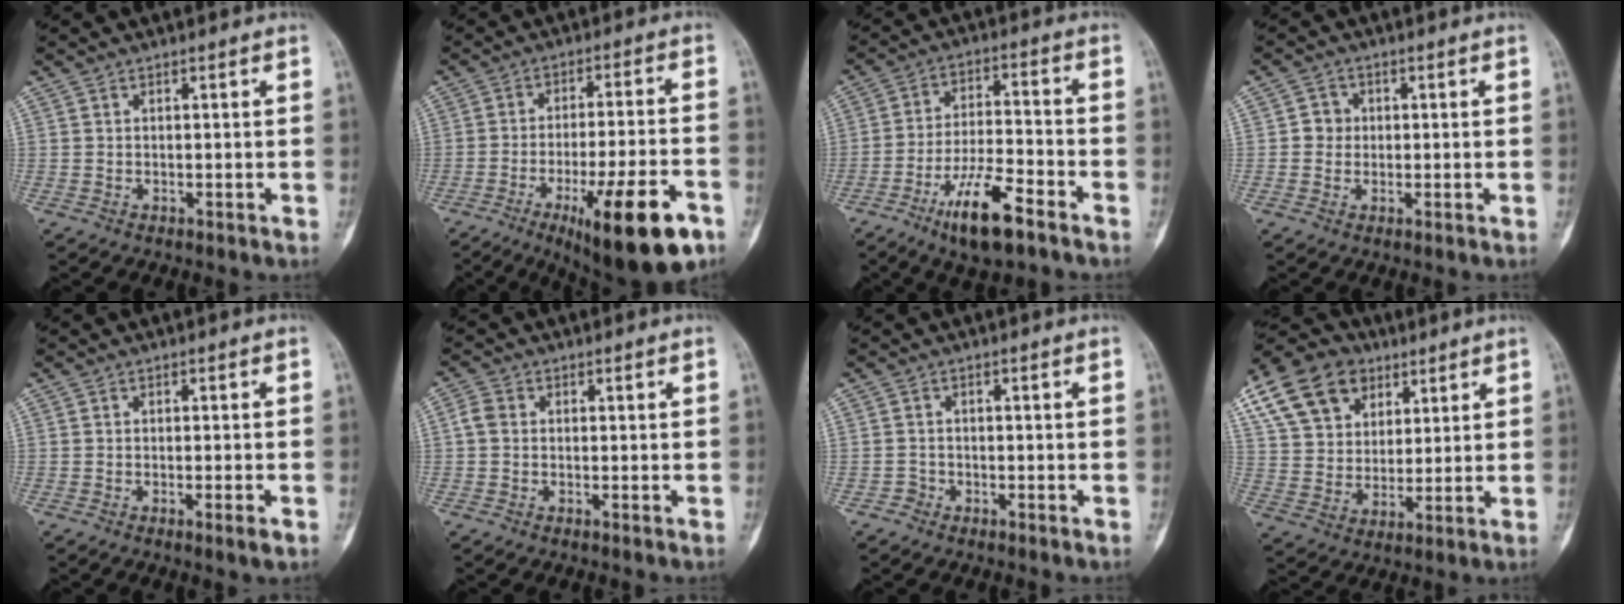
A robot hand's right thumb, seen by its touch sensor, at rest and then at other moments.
{"total": 18.8, "force": [-9.4, 4.6, 15.6], "torque": [-0.212, 0.034, -0.134]}
{"total": 12.5, "force": [-7.6, 3.4, 9.3], "torque": [-0.171, 0.041, -0.131]}
{"total": 2.9, "force": [0.1, 2.8, 0.8], "torque": [0.009, 0.009, -0.003]}
{"total": 2.3, "force": [-1.1, 0.1, 2.0], "torque": [-0.034, -0.004, -0.017]}
{"total": 2.5, "force": [0.1, 2.0, 1.5], "torque": [-0.029, 0.007, -0.002]}
{"total": 1.3, "force": [-0.9, 1.0, -0.1], "torque": [0.005, 0.005, -0.023]}
{"total": 20.4, "force": [9.9, 14.9, 9.7], "torque": [-0.181, 0.015, 0.182]}